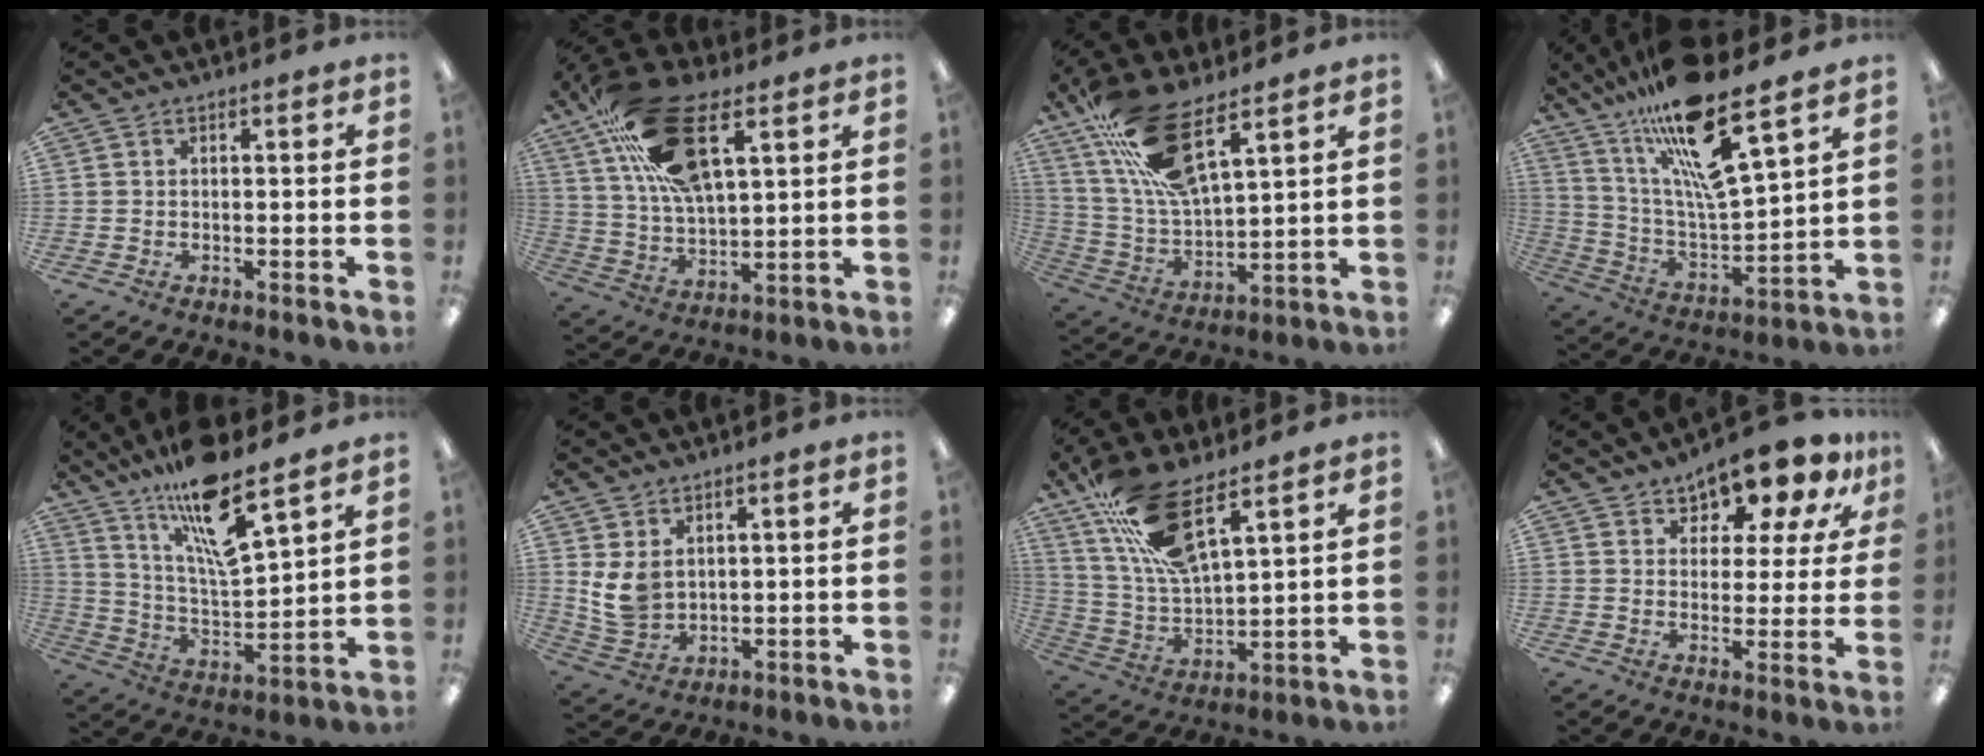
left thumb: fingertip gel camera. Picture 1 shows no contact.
{"total": 23.0, "force": [11.8, 10.3, 16.9], "torque": [-0.316, -0.029, 0.207]}
{"total": 17.4, "force": [11.5, 5.5, 11.9], "torque": [-0.251, -0.049, 0.203]}
{"total": 19.8, "force": [14.2, 3.5, 13.4], "torque": [-0.255, -0.087, 0.231]}
{"total": 15.8, "force": [12.2, 2.9, 9.6], "torque": [-0.179, -0.075, 0.205]}
{"total": 6.9, "force": [2.6, 4.9, 4.1], "torque": [-0.104, -0.008, 0.052]}
{"total": 16.5, "force": [11.1, 5.1, 11.1], "torque": [-0.237, -0.044, 0.196]}
{"total": 11.3, "force": [9.7, 4.5, 3.8], "torque": [-0.070, -0.069, 0.175]}